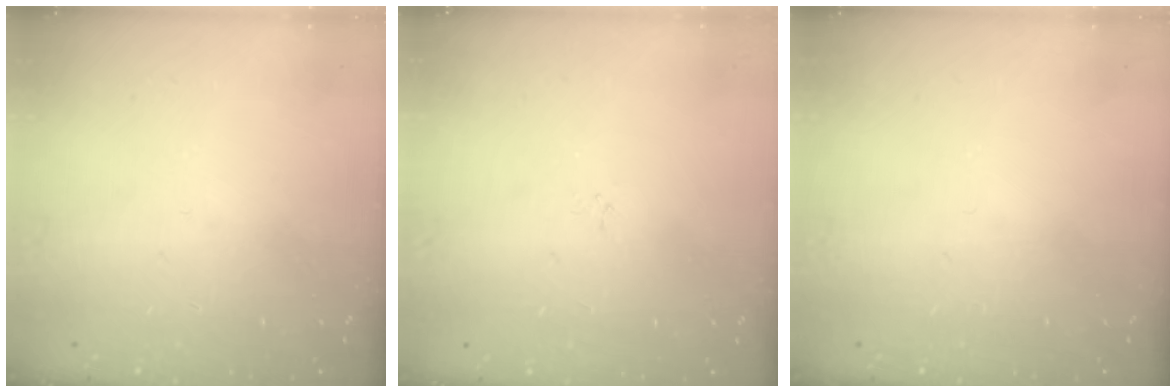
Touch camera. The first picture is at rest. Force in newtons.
{"total": 1.7, "press": 1.6, "slide": 0.2}
{"total": 0.0}